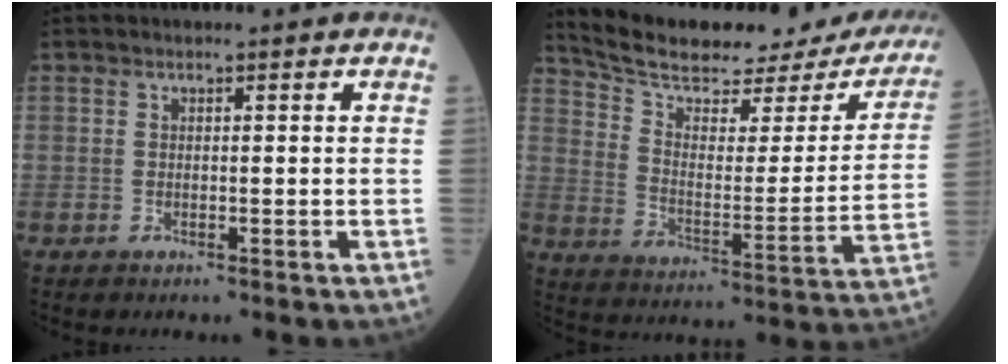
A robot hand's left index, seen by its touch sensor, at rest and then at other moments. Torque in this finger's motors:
{"motor_torque": [0.81, -1.33, 0.11, 0.06]}